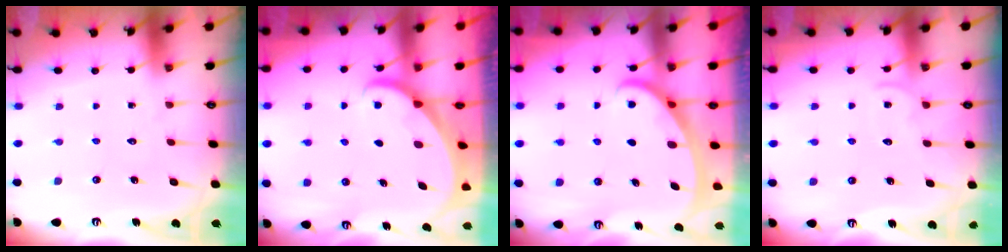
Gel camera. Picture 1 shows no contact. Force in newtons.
{"total": 2.1, "press": 2.1, "slide": 0.2}
{"total": 2.5, "press": 2.5, "slide": 0.5}
{"total": 5.2, "press": 5.2, "slide": 0.5}